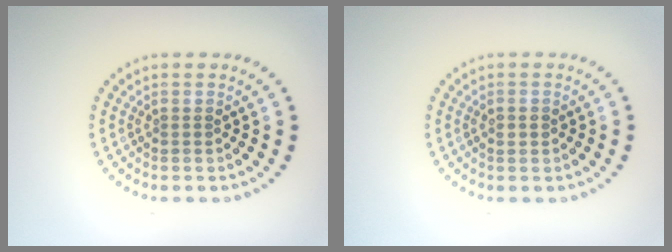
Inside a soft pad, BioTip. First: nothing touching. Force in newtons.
{"total": 1.2, "press": 1.2, "slide": 0.1}